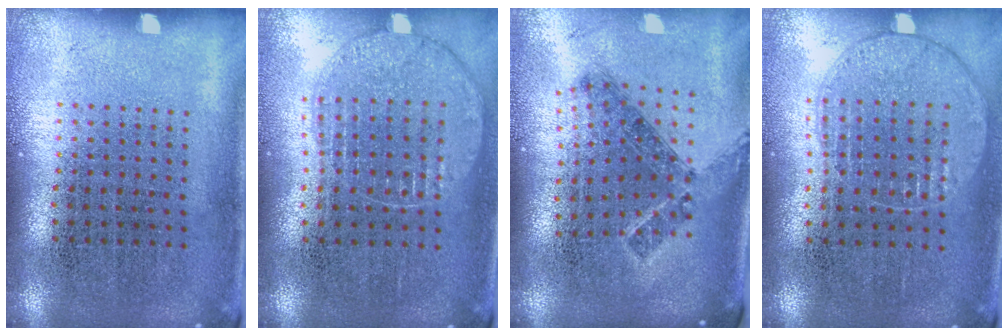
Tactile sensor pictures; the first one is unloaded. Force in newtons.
{"total": 1.0, "press": 1.0, "slide": 0.1}
{"total": 1.1, "press": 0.9, "slide": 0.7}
{"total": 1.0, "press": 0.9, "slide": 0.3}